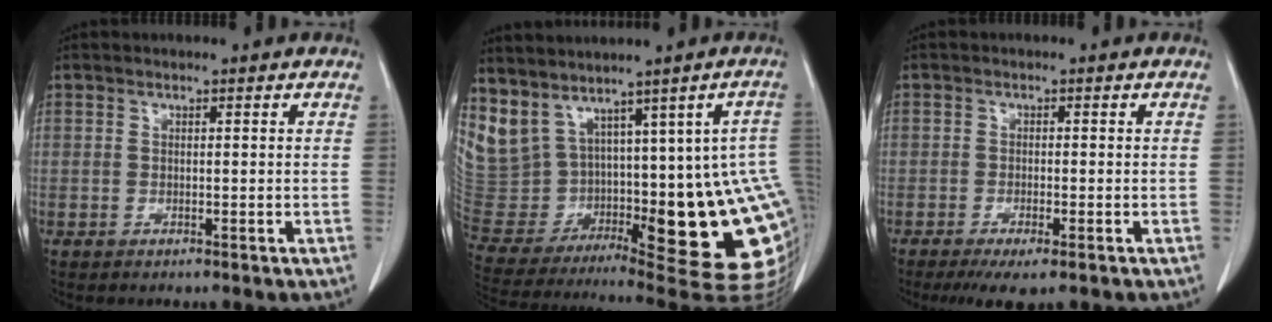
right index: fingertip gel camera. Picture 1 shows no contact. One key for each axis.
{"total": 22.7, "fx": 1.9, "fy": 6.1, "fz": 21.8, "tx": -0.280, "ty": 0.000, "tz": 0.059}
{"total": 4.7, "fx": -3.0, "fy": 1.1, "fz": 3.5, "tx": -0.054, "ty": -0.011, "tz": -0.045}